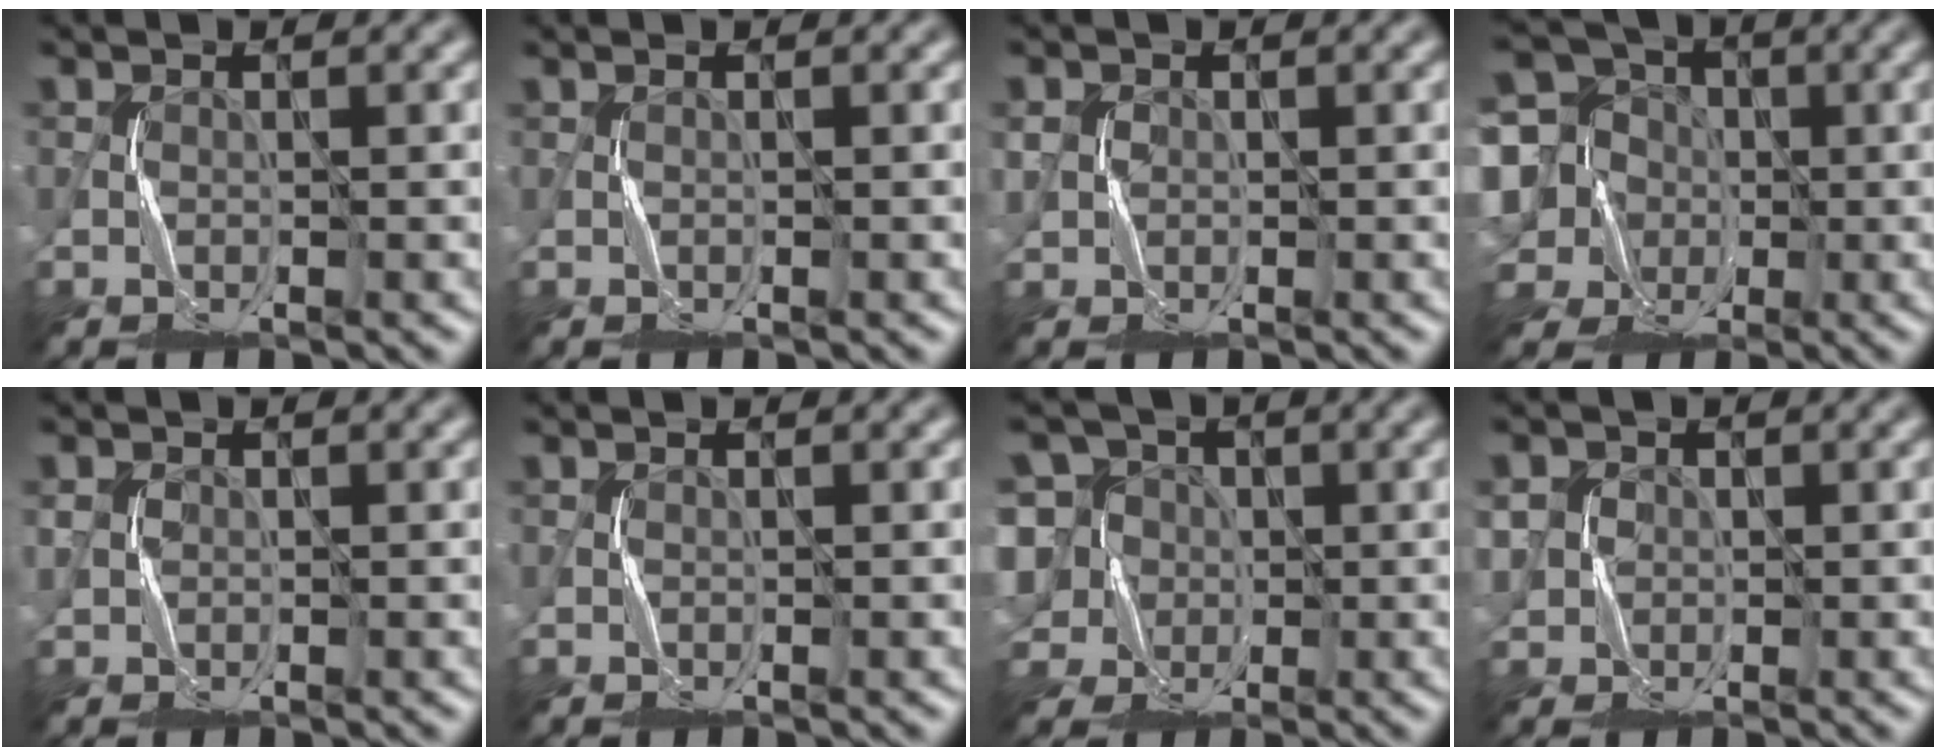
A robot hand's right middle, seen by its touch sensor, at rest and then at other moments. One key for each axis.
{"total": 0.0}
{"total": 1.8, "fx": 0.2, "fy": 1.6, "fz": 0.6, "tx": -0.014, "ty": 0.000, "tz": 0.002}
{"total": 12.0, "fx": 1.0, "fy": 10.8, "fz": 5.2, "tx": -0.157, "ty": 0.038, "tz": -0.018}
{"total": 1.4, "fx": 0.2, "fy": 1.3, "fz": 0.5, "tx": -0.011, "ty": 0.001, "tz": 0.001}
{"total": 0.0}
{"total": 10.5, "fx": 1.7, "fy": 9.4, "fz": 4.3, "tx": -0.112, "ty": 0.036, "tz": 0.005}
{"total": 4.1, "fx": 0.4, "fy": 3.8, "fz": 1.4, "tx": -0.037, "ty": 0.019, "tz": -0.005}